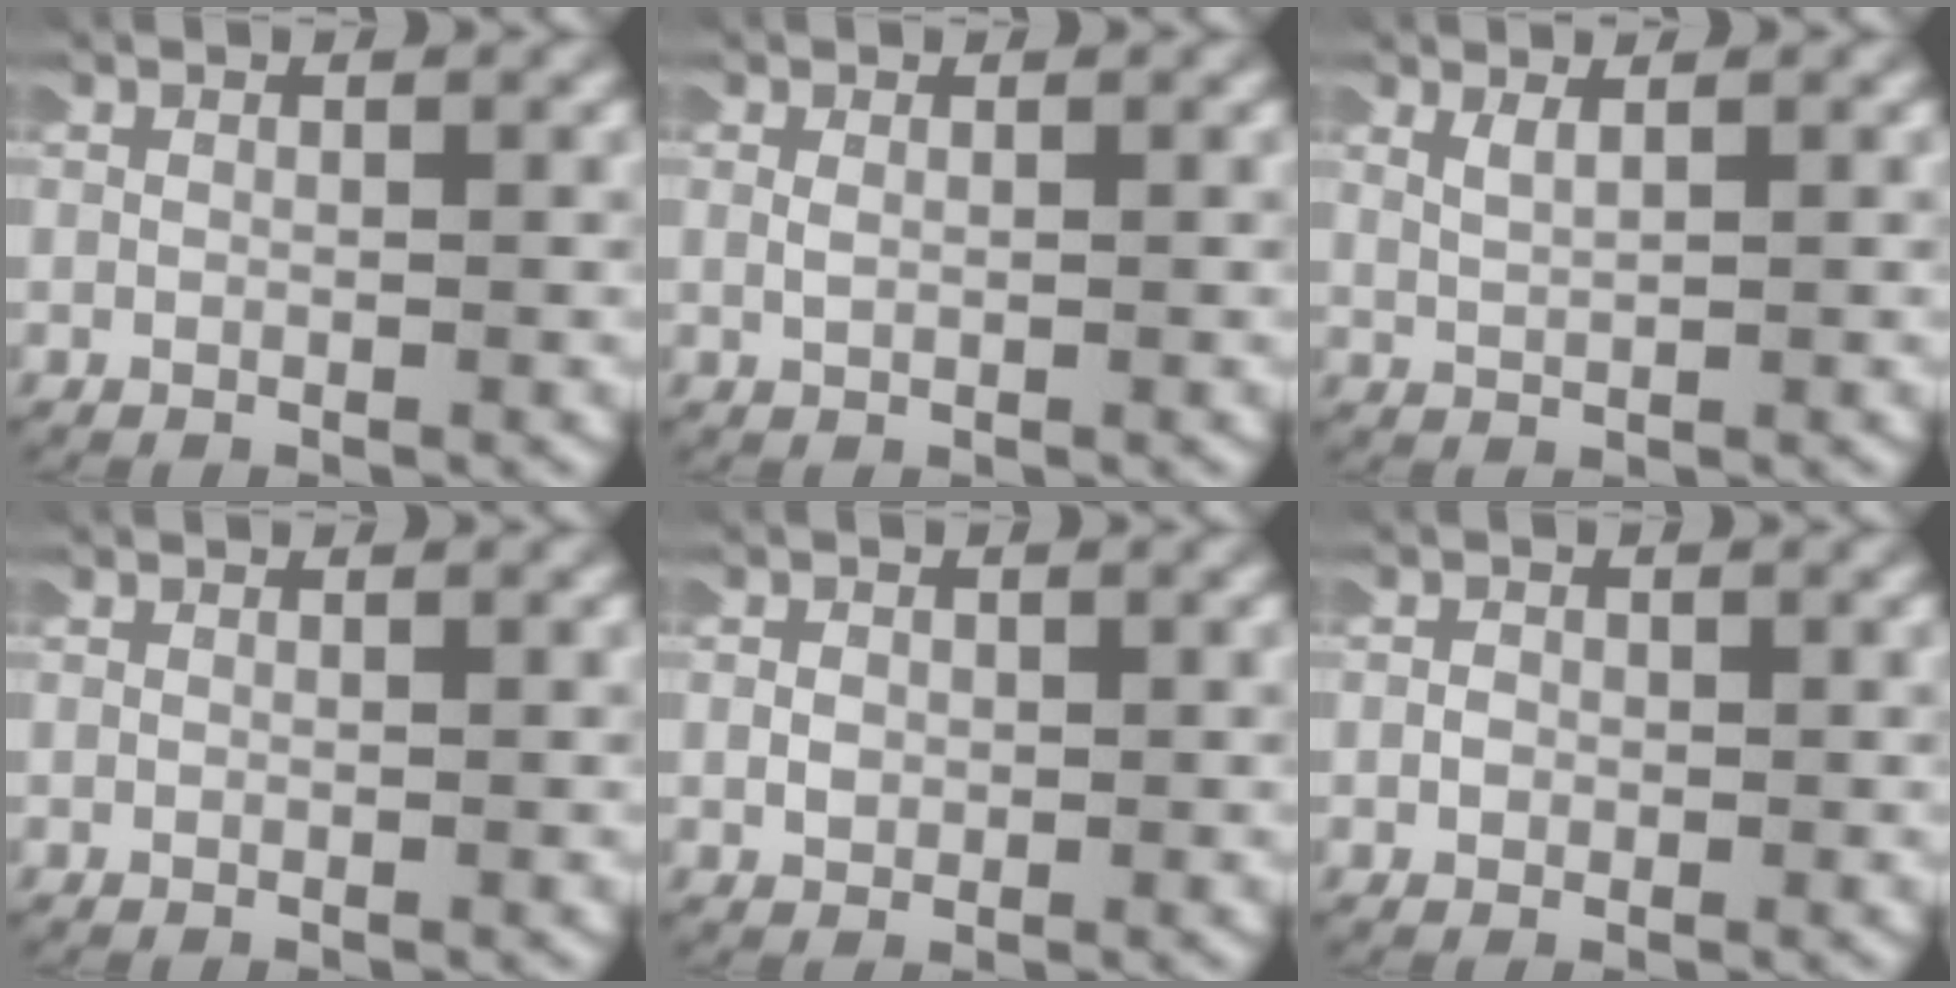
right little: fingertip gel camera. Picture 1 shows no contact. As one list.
[{"total": 0.6, "force": [0.3, 0.2, 0.5], "torque": [-0.014, 0.000, 0.008]}, {"total": 1.2, "force": [0.9, 0.3, 0.8], "torque": [-0.018, -0.001, 0.021]}, {"total": 0.0}, {"total": 0.9, "force": [-0.1, 0.7, 0.4], "torque": [-0.015, 0.005, -0.003]}, {"total": 0.7, "force": [-0.2, 0.6, 0.2], "torque": [-0.010, 0.003, -0.007]}]